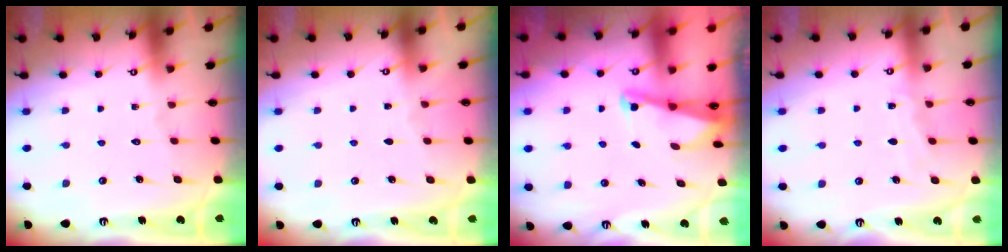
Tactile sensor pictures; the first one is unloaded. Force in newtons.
{"total": 2.3, "press": 2.2, "slide": 0.2}
{"total": 2.2, "press": 2.2, "slide": 0.3}
{"total": 3.7, "press": 3.7, "slide": 0.4}